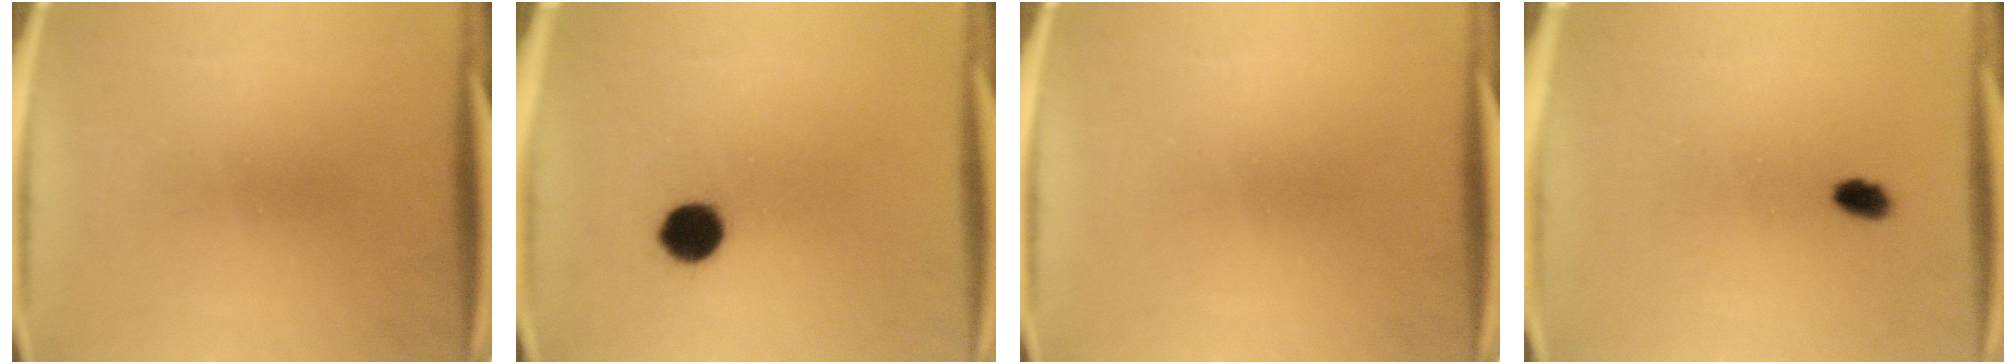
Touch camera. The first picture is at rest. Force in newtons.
{"total": 6.8}
{"total": 0.0}
{"total": 2.3}